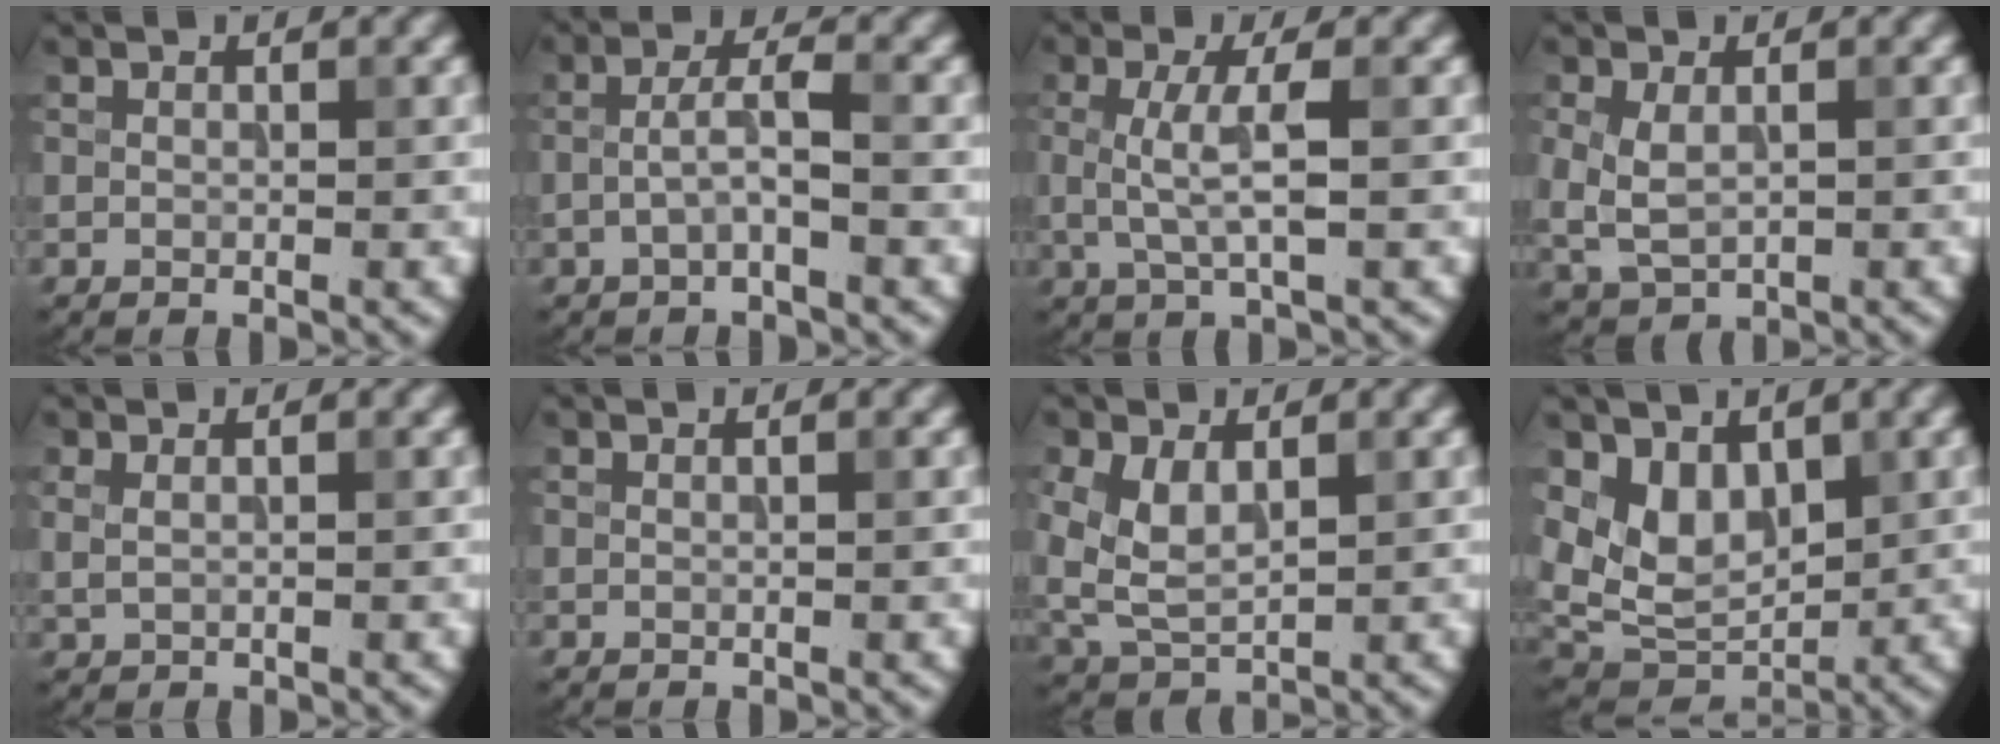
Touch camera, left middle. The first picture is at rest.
{"total": 2.5, "force": [-0.8, 0.5, 2.3], "torque": [-0.050, 0.012, -0.021]}
{"total": 3.5, "force": [0.0, 0.6, 3.4], "torque": [-0.076, 0.002, 0.001]}
{"total": 3.2, "force": [-0.1, 1.9, 2.5], "torque": [-0.063, 0.000, 0.005]}
{"total": 1.1, "force": [0.5, 0.3, 0.9], "torque": [-0.021, -0.001, 0.014]}
{"total": 0.6, "force": [0.3, 0.1, 0.5], "torque": [-0.010, 0.000, 0.001]}
{"total": 4.7, "force": [0.9, 2.9, 3.6], "torque": [-0.090, 0.001, 0.023]}
{"total": 5.1, "force": [2.0, 3.4, 3.2], "torque": [-0.059, -0.019, 0.041]}